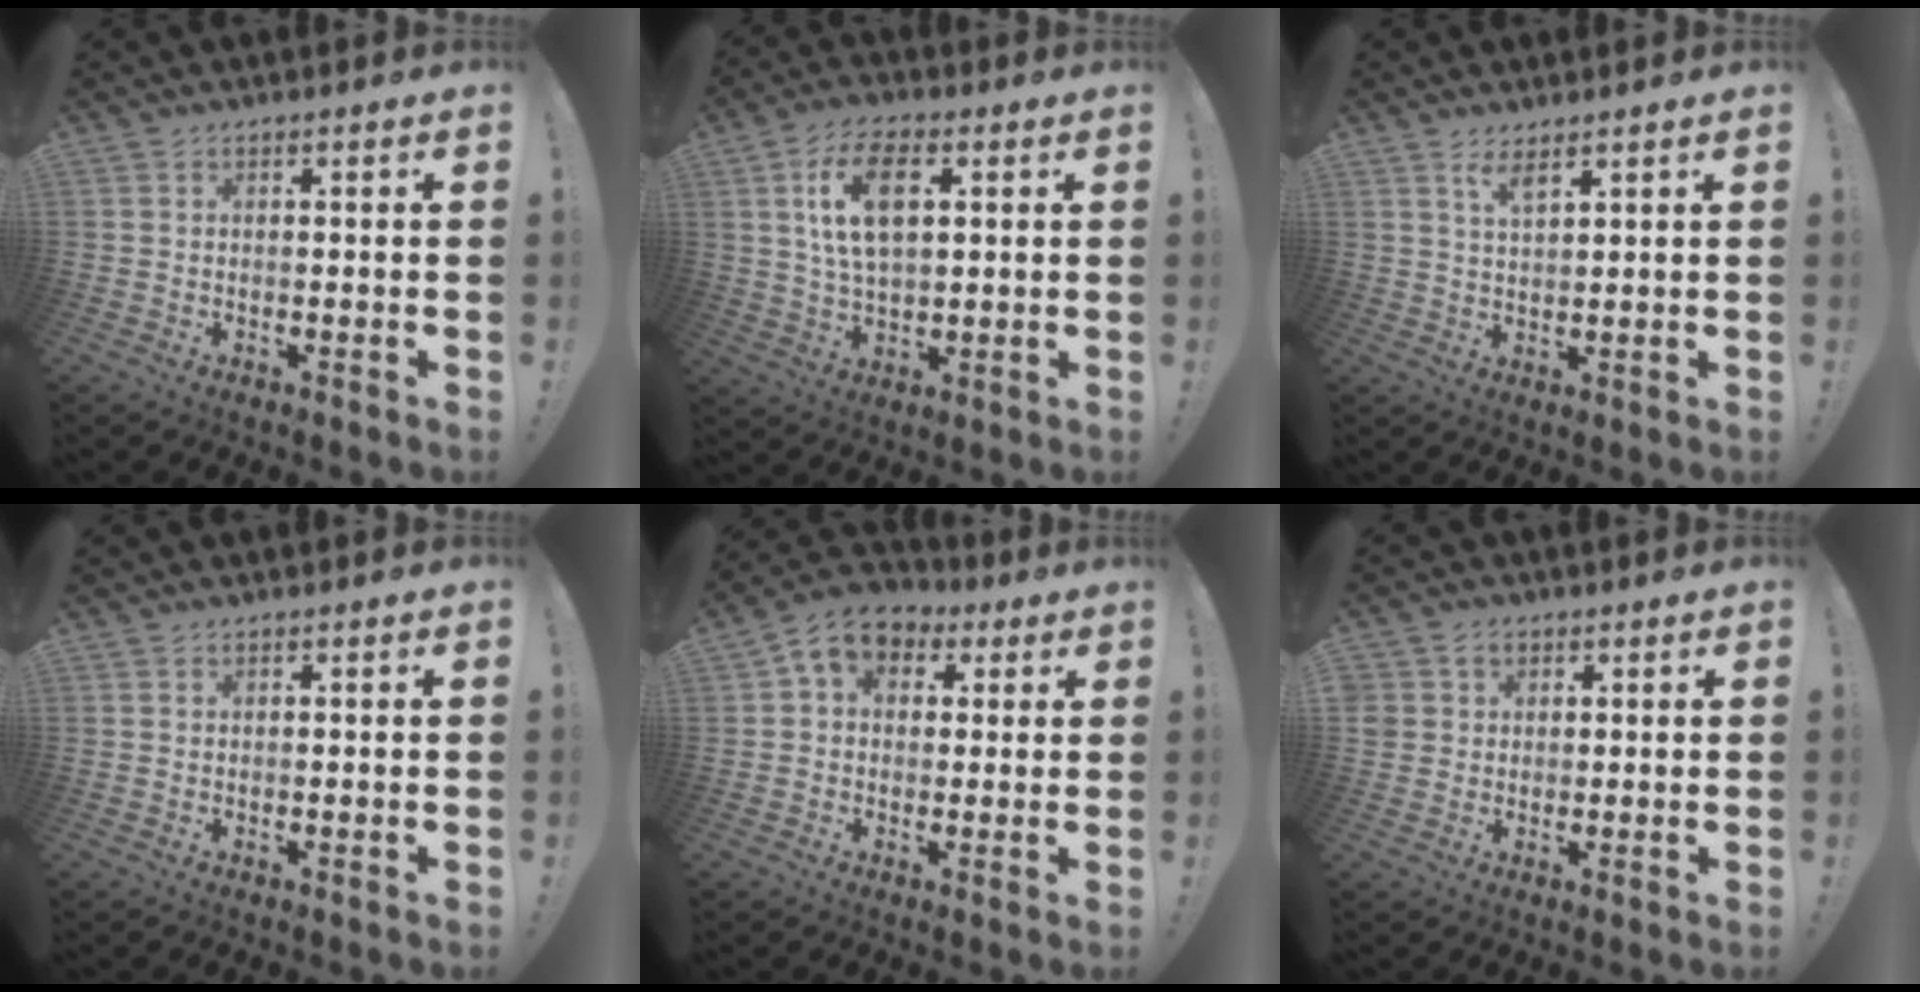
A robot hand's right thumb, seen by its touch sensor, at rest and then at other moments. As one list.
[{"total": 13.6, "force": [3.9, 7.5, 10.7], "torque": [-0.188, -0.001, 0.066]}, {"total": 4.0, "force": [2.9, 0.8, 2.7], "torque": [-0.051, -0.017, 0.049]}, {"total": 0.0}, {"total": 7.8, "force": [2.7, 6.0, 4.2], "torque": [-0.062, -0.005, 0.055]}, {"total": 4.0, "force": [1.6, 3.6, 0.7], "torque": [-0.013, -0.002, 0.031]}]